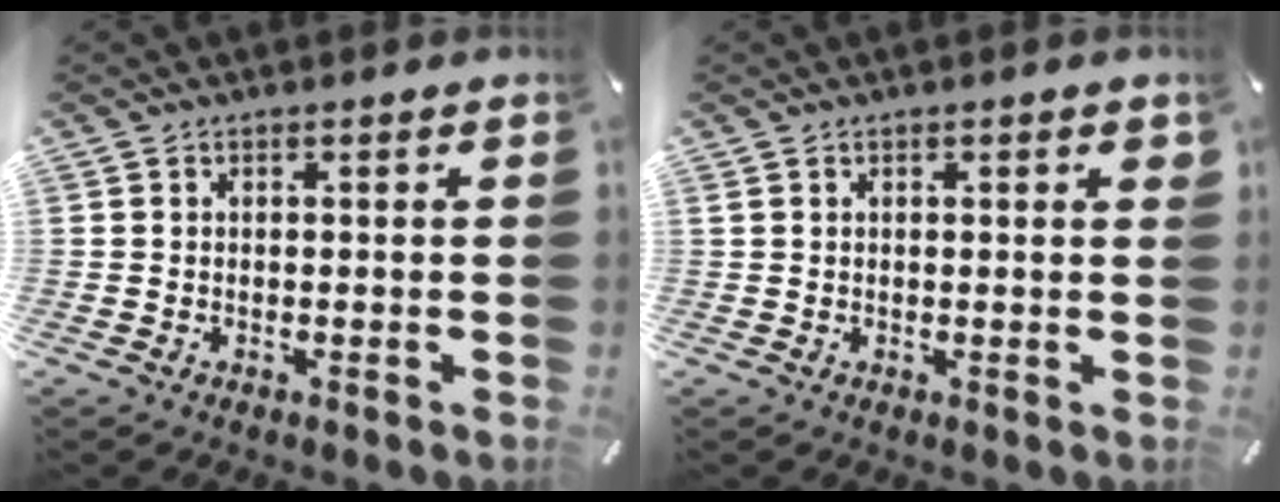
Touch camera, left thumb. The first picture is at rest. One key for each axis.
{"total": 1.2, "fx": 0.5, "fy": 0.2, "fz": 1.0, "tx": -0.021, "ty": 0.002, "tz": 0.008}